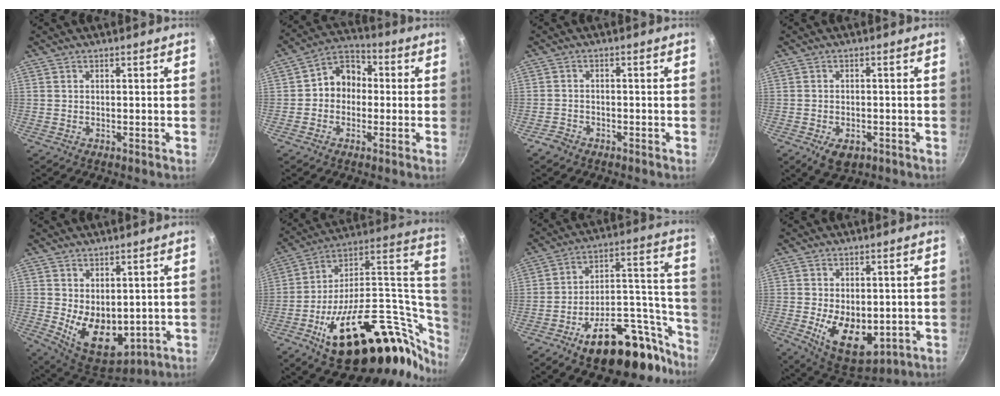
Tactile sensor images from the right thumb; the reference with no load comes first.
{"total": 8.4, "force": [-0.2, 7.1, 4.6], "torque": [-0.030, 0.026, -0.024]}
{"total": 2.6, "force": [-1.9, 1.6, 0.7], "torque": [-0.015, 0.021, -0.034]}
{"total": 5.2, "force": [-2.3, 3.2, 3.3], "torque": [-0.047, 0.007, -0.030]}
{"total": 11.9, "force": [-0.1, 7.9, 8.8], "torque": [-0.108, -0.028, 0.025]}
{"total": 38.9, "force": [-4.7, 20.4, 32.8], "torque": [-0.467, 0.033, -0.059]}
{"total": 26.2, "force": [-16.4, 12.2, 16.4], "torque": [-0.168, 0.118, -0.239]}
{"total": 12.9, "force": [-2.2, 8.1, 9.9], "torque": [-0.125, -0.016, -0.014]}